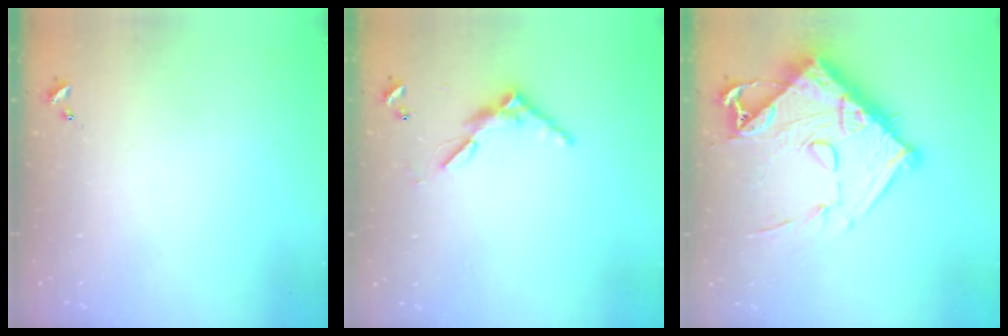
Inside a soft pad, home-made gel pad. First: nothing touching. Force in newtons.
{"total": 7.4, "press": 7.4, "slide": 0.4}
{"total": 17.9, "press": 17.8, "slide": 2.0}